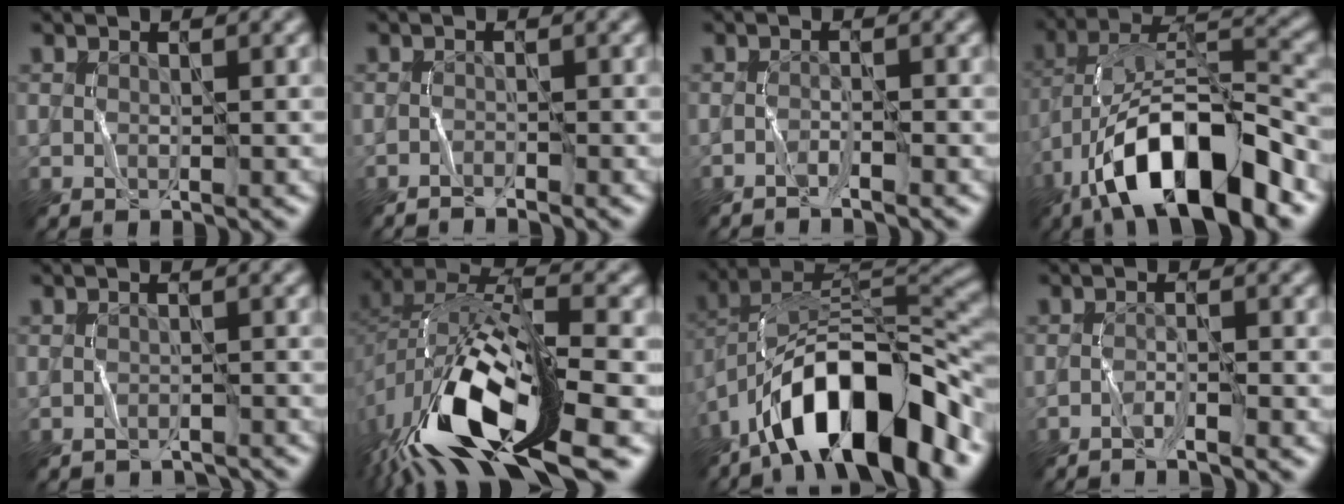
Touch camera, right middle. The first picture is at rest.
{"total": 1.2, "force": [-1.2, -0.1, 0.2], "torque": [-0.005, 0.006, -0.022]}
{"total": 1.3, "force": [-1.2, -0.2, 0.5], "torque": [-0.009, 0.006, -0.025]}
{"total": 13.2, "force": [-7.3, 4.5, 10.1], "torque": [-0.178, 0.017, -0.129]}
{"total": 1.7, "force": [-1.7, 0.1, -0.2], "torque": [0.006, 0.001, -0.029]}
{"total": 15.7, "force": [-6.6, 7.0, 12.4], "torque": [-0.249, -0.001, -0.116]}
{"total": 12.8, "force": [-7.2, 4.6, 9.5], "torque": [-0.147, 0.018, -0.132]}
{"total": 1.6, "force": [-1.4, -0.2, 0.7], "torque": [-0.012, 0.009, -0.030]}